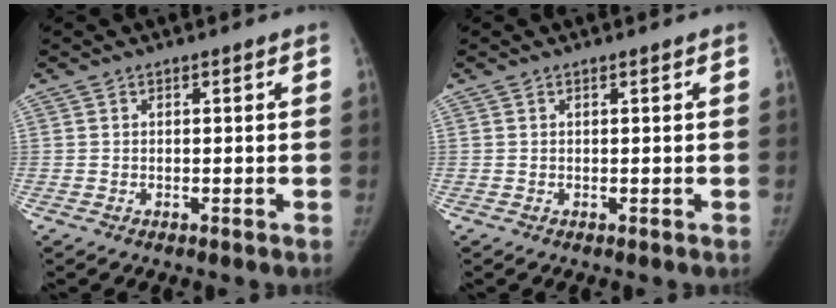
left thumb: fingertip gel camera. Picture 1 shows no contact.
{"total": 0.0}